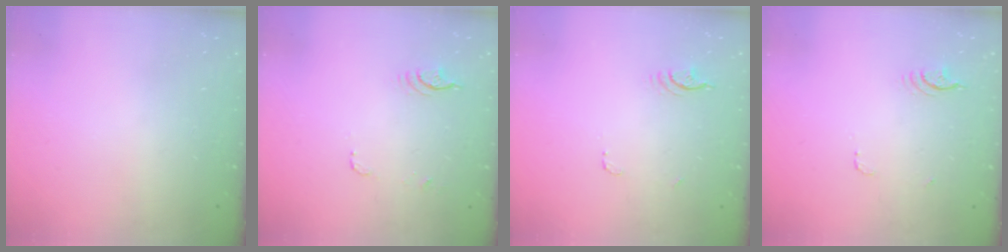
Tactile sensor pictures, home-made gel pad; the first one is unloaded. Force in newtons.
{"total": 14.3, "press": 5.9, "slide": 13.1}
{"total": 3.9, "press": 3.5, "slide": 1.7}
{"total": 3.9, "press": 3.6, "slide": 1.7}